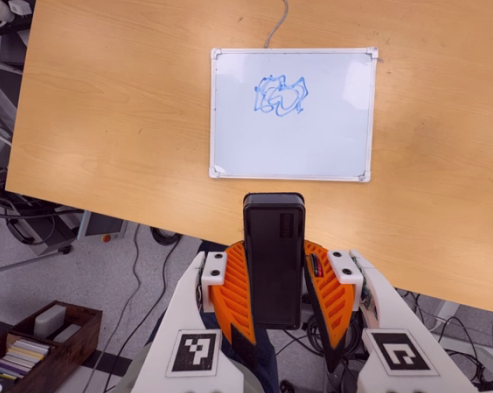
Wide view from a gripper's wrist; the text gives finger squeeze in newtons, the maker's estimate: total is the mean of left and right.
{"total": 9.0, "left": 7.0, "right": 11.0}